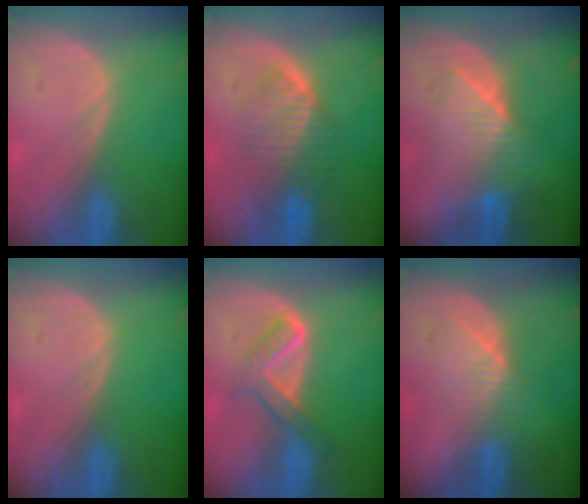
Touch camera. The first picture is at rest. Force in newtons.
{"total": 6.5, "press": 6.5, "slide": 0.9}
{"total": 6.7, "press": 6.7, "slide": 0.6}
{"total": 0.0}
{"total": 5.3, "press": 5.3, "slide": 0.2}
{"total": 4.1, "press": 4.0, "slide": 0.9}